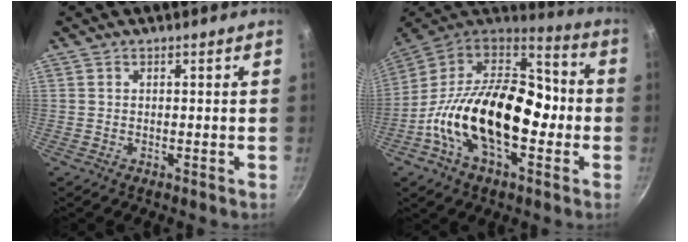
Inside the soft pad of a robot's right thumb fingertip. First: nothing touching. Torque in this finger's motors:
{"motor_torque": [0.23, 1.27, 1.40, -1.37, 0.69]}